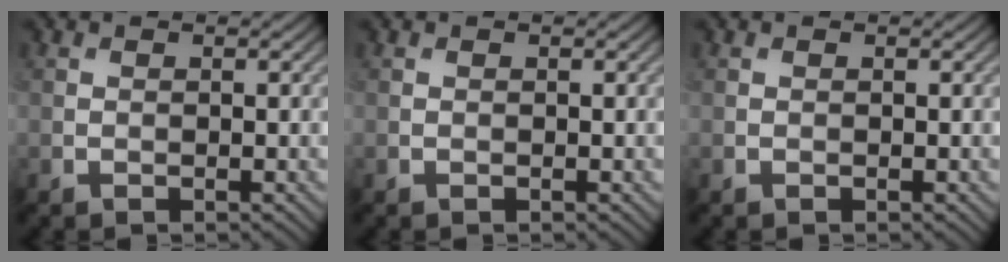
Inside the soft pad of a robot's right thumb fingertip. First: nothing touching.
{"total": 0.0}
{"total": 0.0}